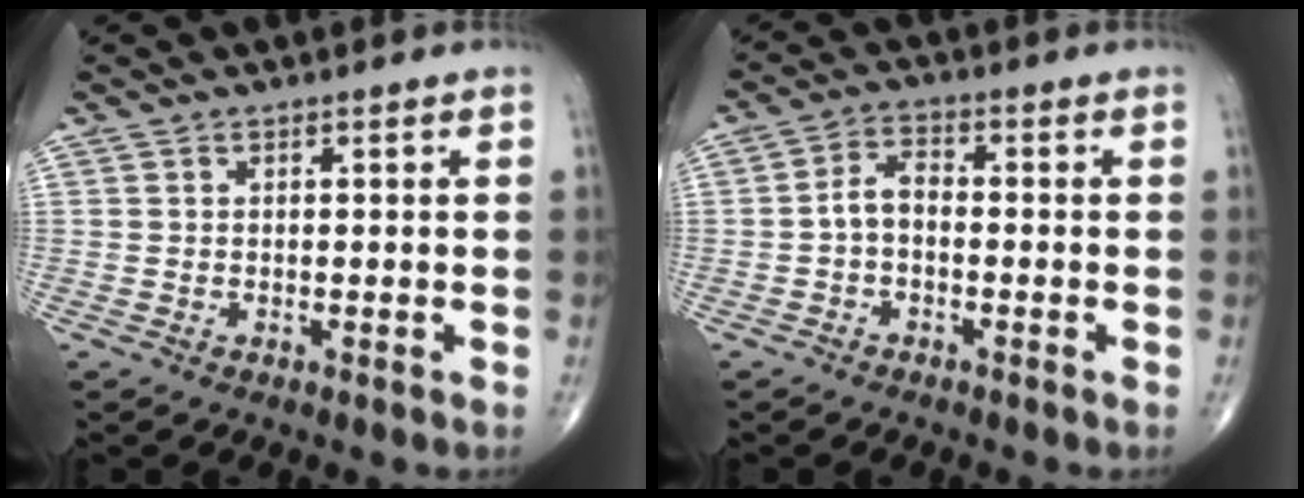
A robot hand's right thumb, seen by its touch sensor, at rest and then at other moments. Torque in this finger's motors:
{"motor_torque": [0.01, 0.01, 0.46, 0.00, 0.13]}